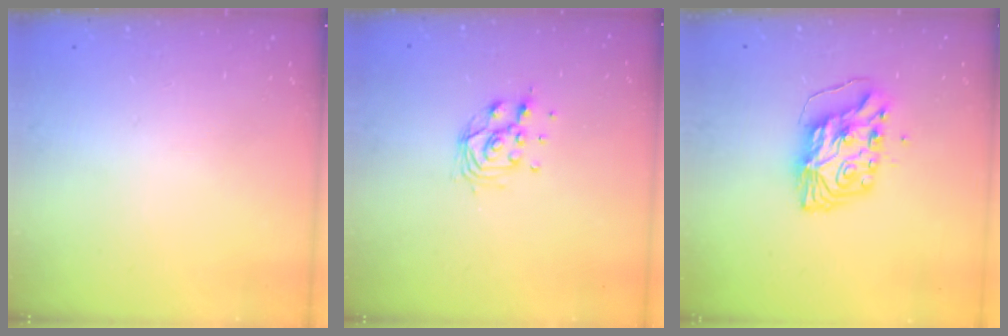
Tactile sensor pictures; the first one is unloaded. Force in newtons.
{"total": 9.4, "press": 9.2, "slide": 1.9}
{"total": 10.1, "press": 10.0, "slide": 1.0}